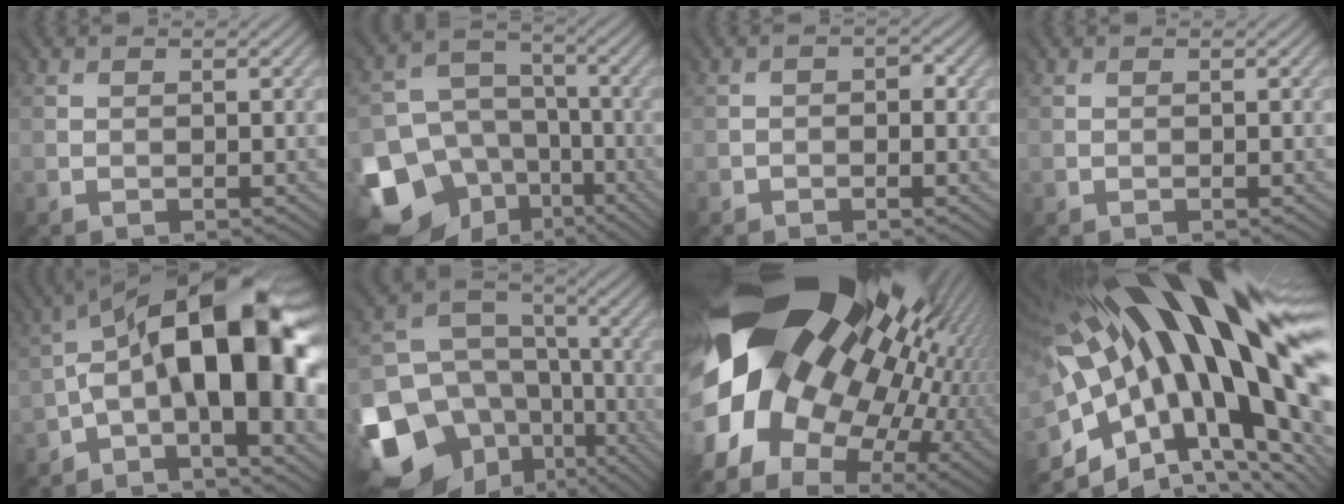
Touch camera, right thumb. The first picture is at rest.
{"total": 17.0, "force": [-8.2, 13.5, 6.2], "torque": [-0.175, -0.051, -0.128]}
{"total": 0.9, "force": [-0.5, 0.7, 0.2], "torque": [-0.001, -0.002, -0.011]}
{"total": 0.0}
{"total": 15.9, "force": [-0.9, 6.2, 14.6], "torque": [-0.239, 0.030, -0.023]}
{"total": 19.0, "force": [-8.3, 14.9, 8.3], "torque": [-0.205, -0.044, -0.117]}
{"total": 21.8, "force": [2.4, 14.8, 15.8], "torque": [-0.295, -0.039, 0.032]}
{"total": 21.4, "force": [3.2, 9.0, 19.1], "torque": [-0.318, -0.032, 0.064]}